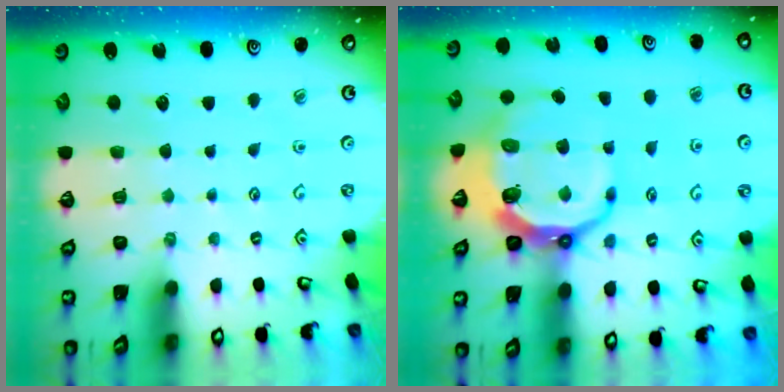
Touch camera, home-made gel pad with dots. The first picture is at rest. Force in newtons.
{"total": 12.3, "press": 11.3, "slide": 4.8}